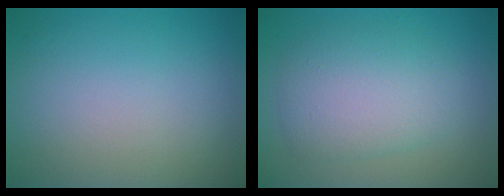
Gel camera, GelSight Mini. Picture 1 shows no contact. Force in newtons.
{"total": 4.6, "press": 4.6, "slide": 0.1}